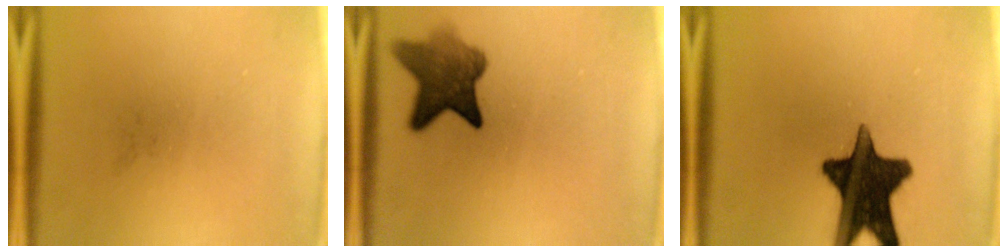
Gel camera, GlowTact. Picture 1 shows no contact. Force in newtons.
{"total": 7.4}
{"total": 16.1}